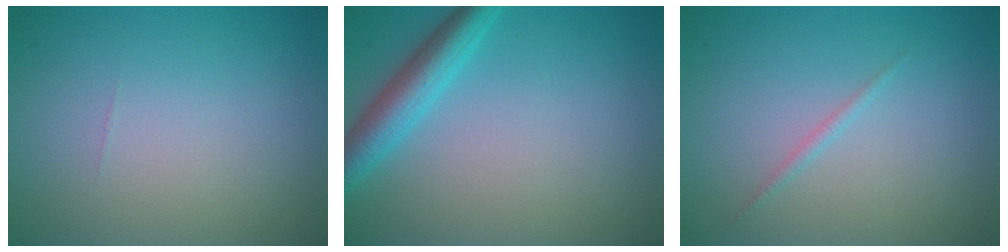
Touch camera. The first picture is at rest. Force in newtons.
{"total": 3.9, "press": 3.9, "slide": 0.1}
{"total": 0.6, "press": 0.6, "slide": 0.1}